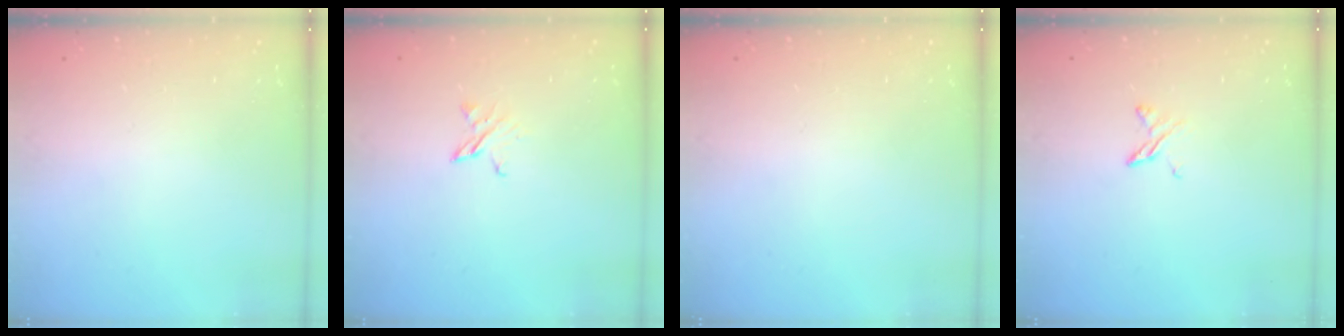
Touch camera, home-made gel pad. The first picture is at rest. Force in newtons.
{"total": 3.7, "press": 3.6, "slide": 0.4}
{"total": 0.0}
{"total": 3.5, "press": 3.5, "slide": 0.5}